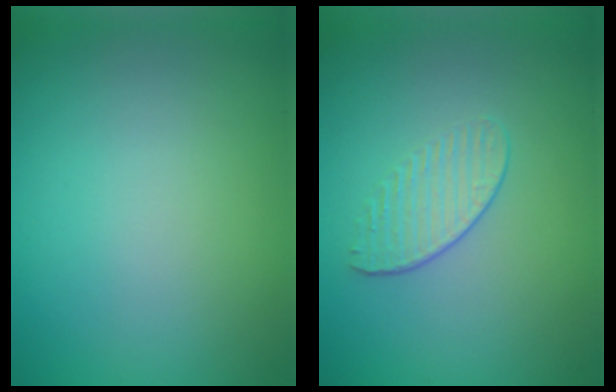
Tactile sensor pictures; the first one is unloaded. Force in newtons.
{"total": 1.6, "press": 1.1, "slide": 1.2}